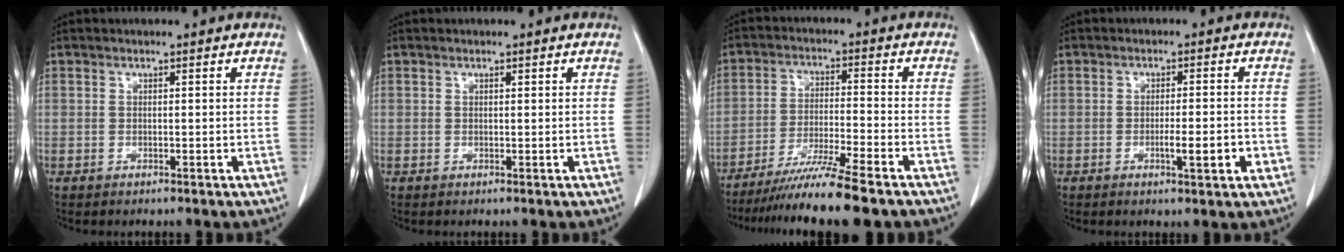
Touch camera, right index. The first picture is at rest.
{"total": 0.0}
{"total": 10.9, "force": [-8.7, -1.4, 6.4], "torque": [-0.101, -0.036, -0.146]}
{"total": 4.7, "force": [-1.4, 0.5, 4.4], "torque": [-0.069, -0.003, -0.019]}